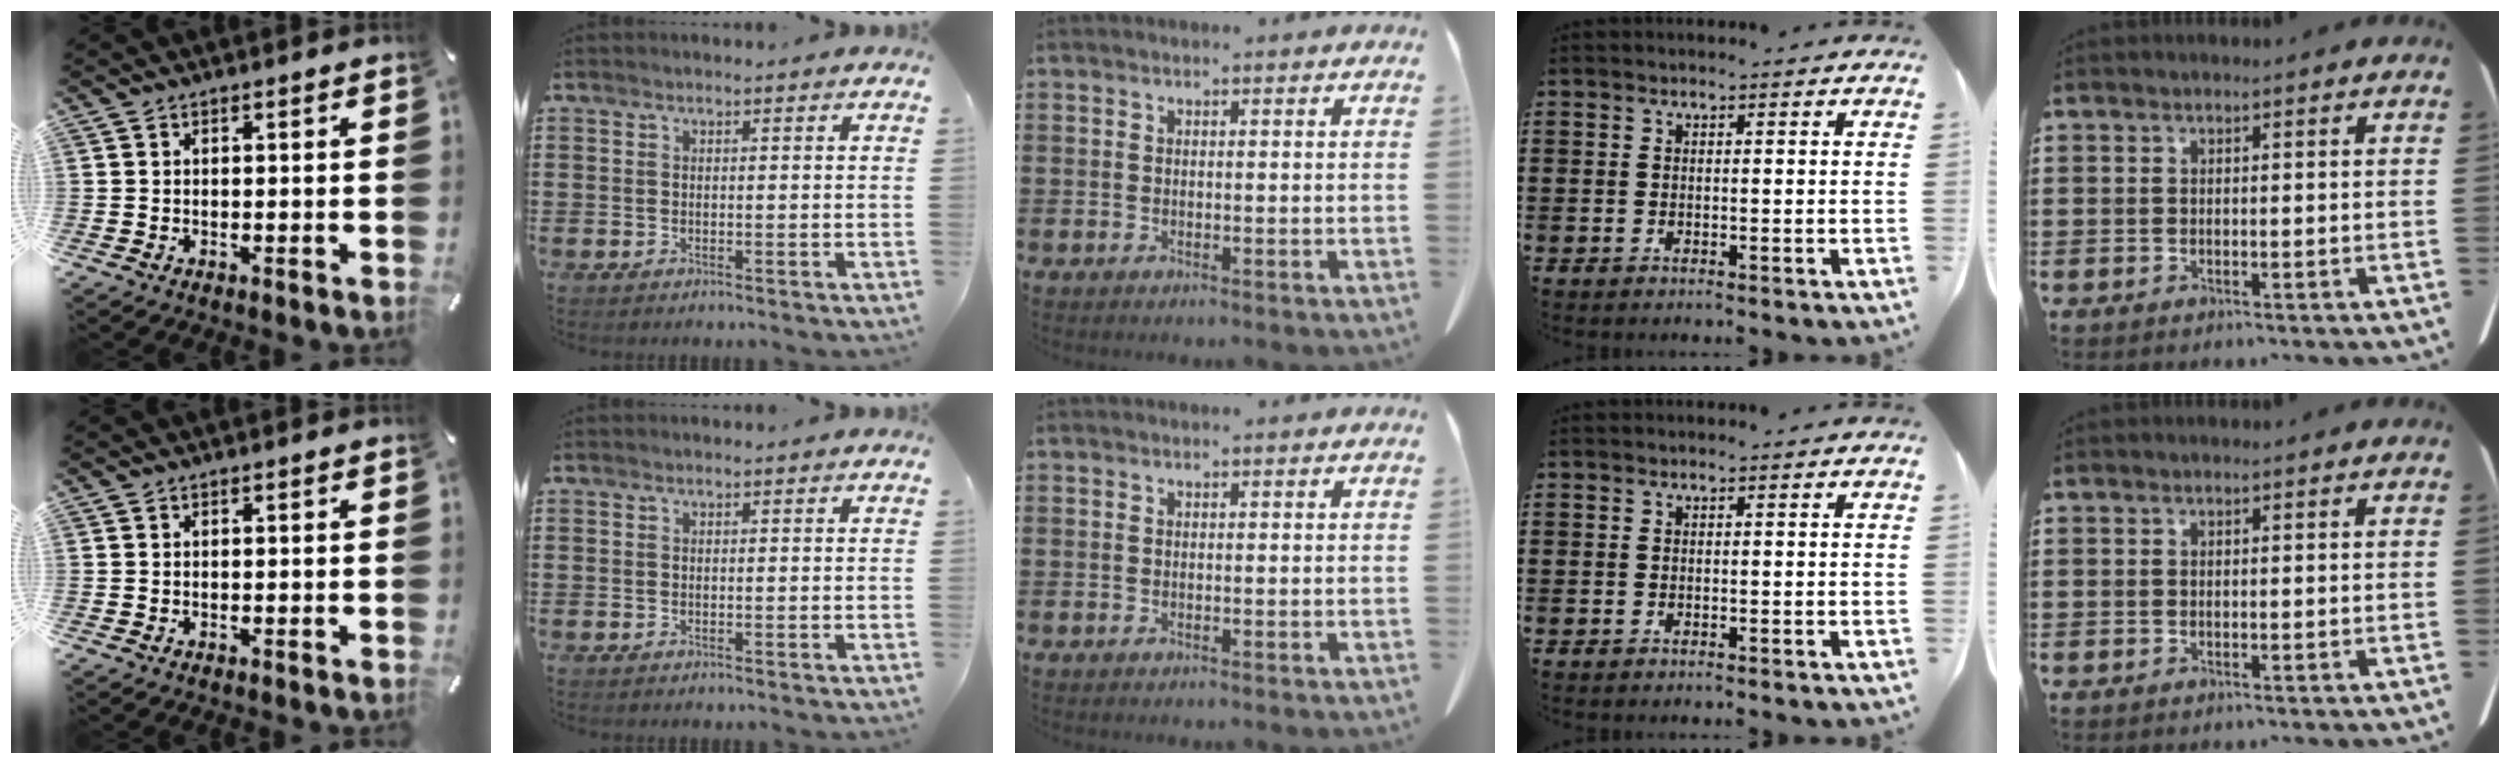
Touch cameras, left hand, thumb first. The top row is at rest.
{}